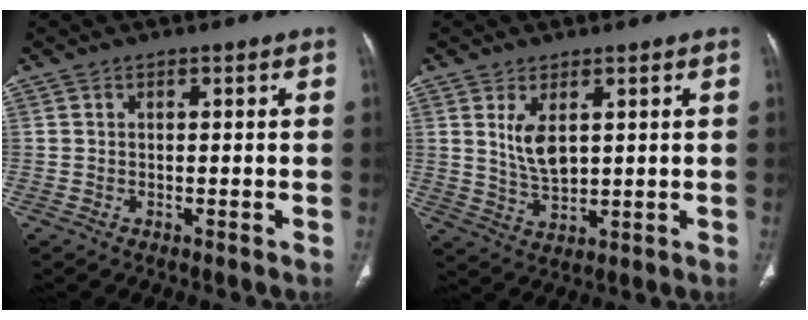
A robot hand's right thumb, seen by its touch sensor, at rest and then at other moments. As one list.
[{"total": 6.0, "force": [2.1, 3.0, 4.7], "torque": [-0.082, -0.017, 0.051]}]